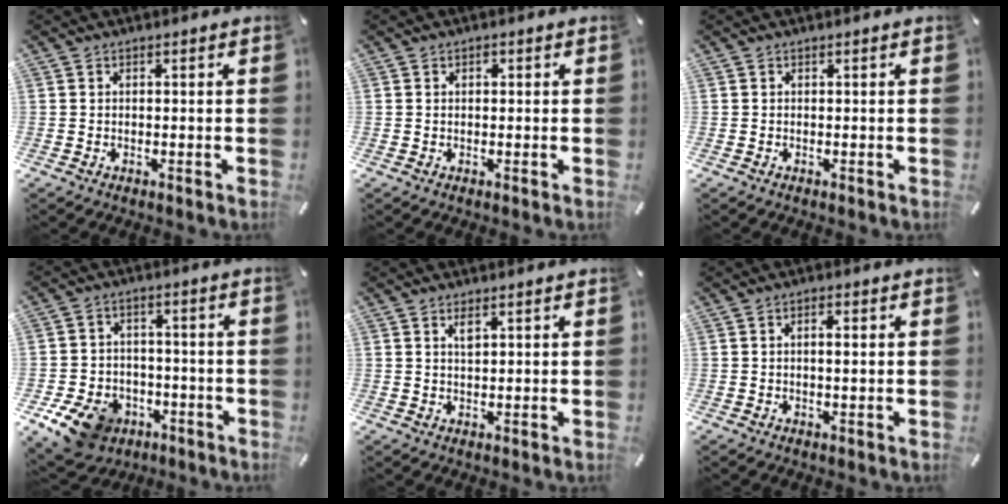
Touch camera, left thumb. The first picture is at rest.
{"total": 1.0, "force": [0.2, 0.7, 0.7], "torque": [-0.006, 0.001, 0.001]}
{"total": 0.0}
{"total": 11.0, "force": [-6.0, 7.8, 4.9], "torque": [-0.096, 0.040, -0.104]}
{"total": 2.3, "force": [1.3, 0.8, 1.7], "torque": [-0.037, 0.003, 0.022]}
{"total": 2.4, "force": [0.3, 0.9, 2.2], "torque": [-0.036, 0.001, 0.002]}